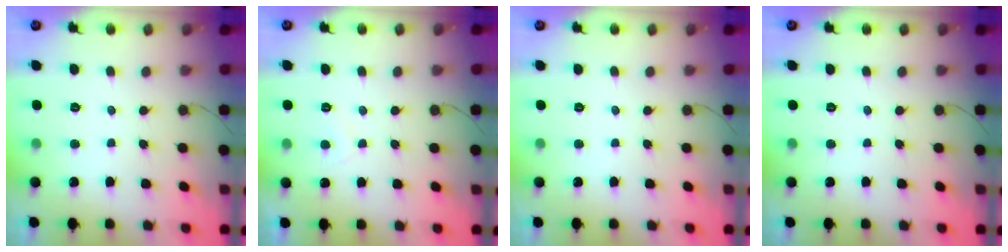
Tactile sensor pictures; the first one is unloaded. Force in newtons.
{"total": 1.3, "press": 1.2, "slide": 0.4}
{"total": 0.0}
{"total": 0.0}